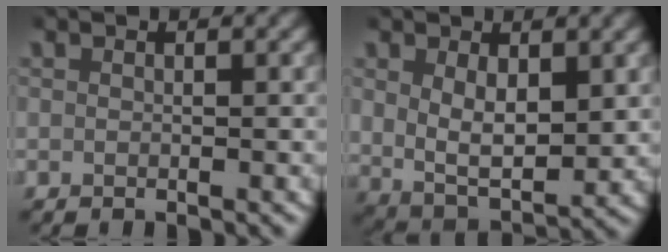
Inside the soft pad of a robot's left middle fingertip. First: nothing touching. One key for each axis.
{"total": 5.2, "fx": 1.0, "fy": 3.2, "fz": 4.0, "tx": -0.075, "ty": -0.022, "tz": 0.025}